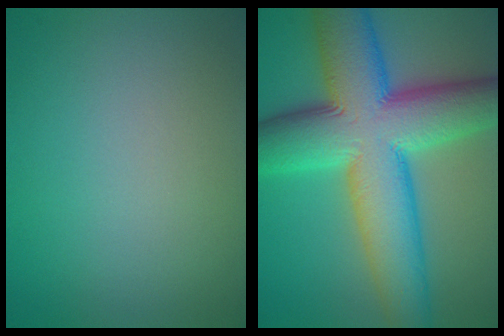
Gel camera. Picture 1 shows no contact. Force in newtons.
{"total": 14.2, "press": 14.2, "slide": 0.2}